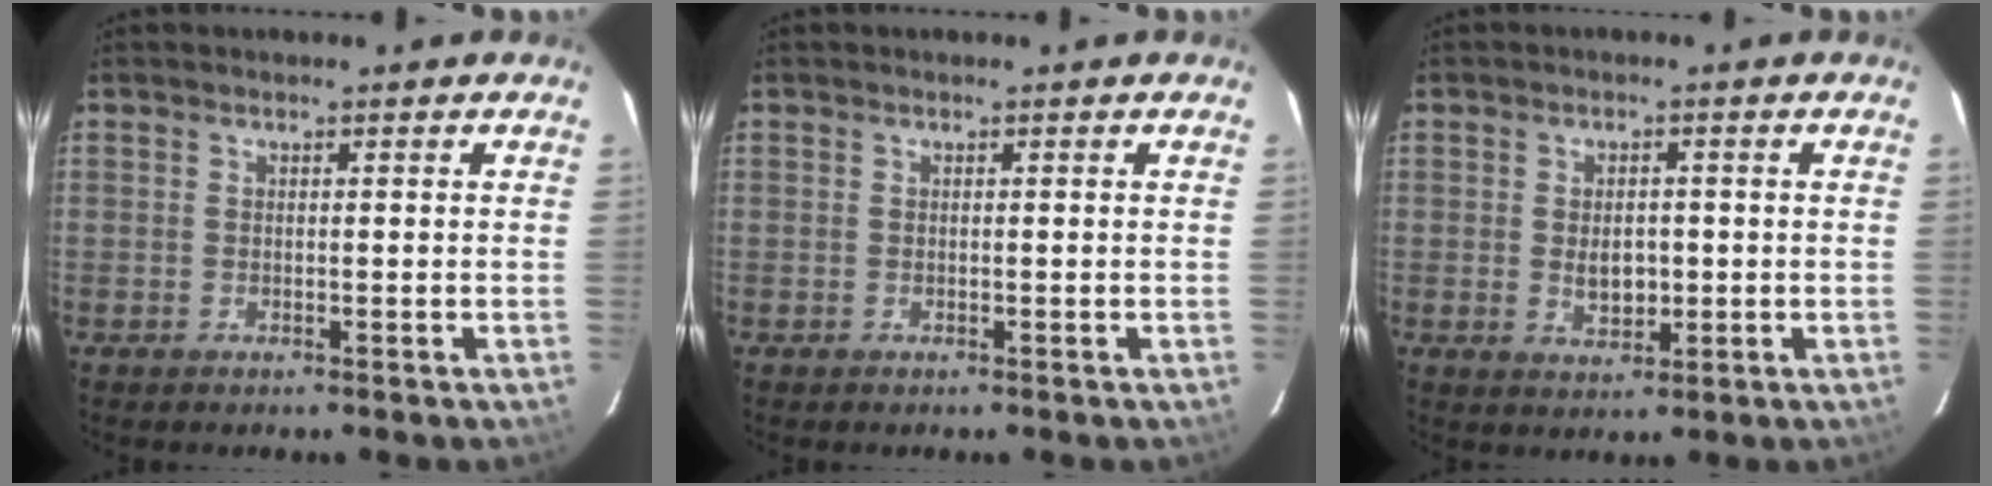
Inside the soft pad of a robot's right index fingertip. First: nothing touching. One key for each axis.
{"total": 0.0}
{"total": 4.3, "fx": -0.4, "fy": 2.8, "fz": 3.2, "tx": -0.054, "ty": -0.004, "tz": 0.000}